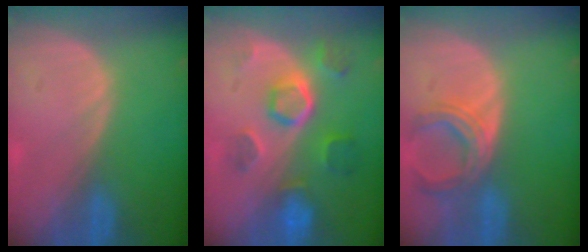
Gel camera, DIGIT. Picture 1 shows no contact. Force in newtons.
{"total": 8.6, "press": 7.7, "slide": 3.8}
{"total": 5.7, "press": 5.7, "slide": 0.5}